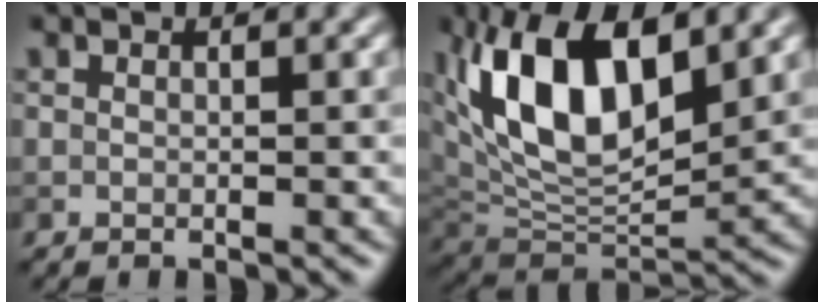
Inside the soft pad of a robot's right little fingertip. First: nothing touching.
{"total": 11.5, "force": [3.9, 5.6, 9.2], "torque": [-0.166, 0.004, 0.068]}